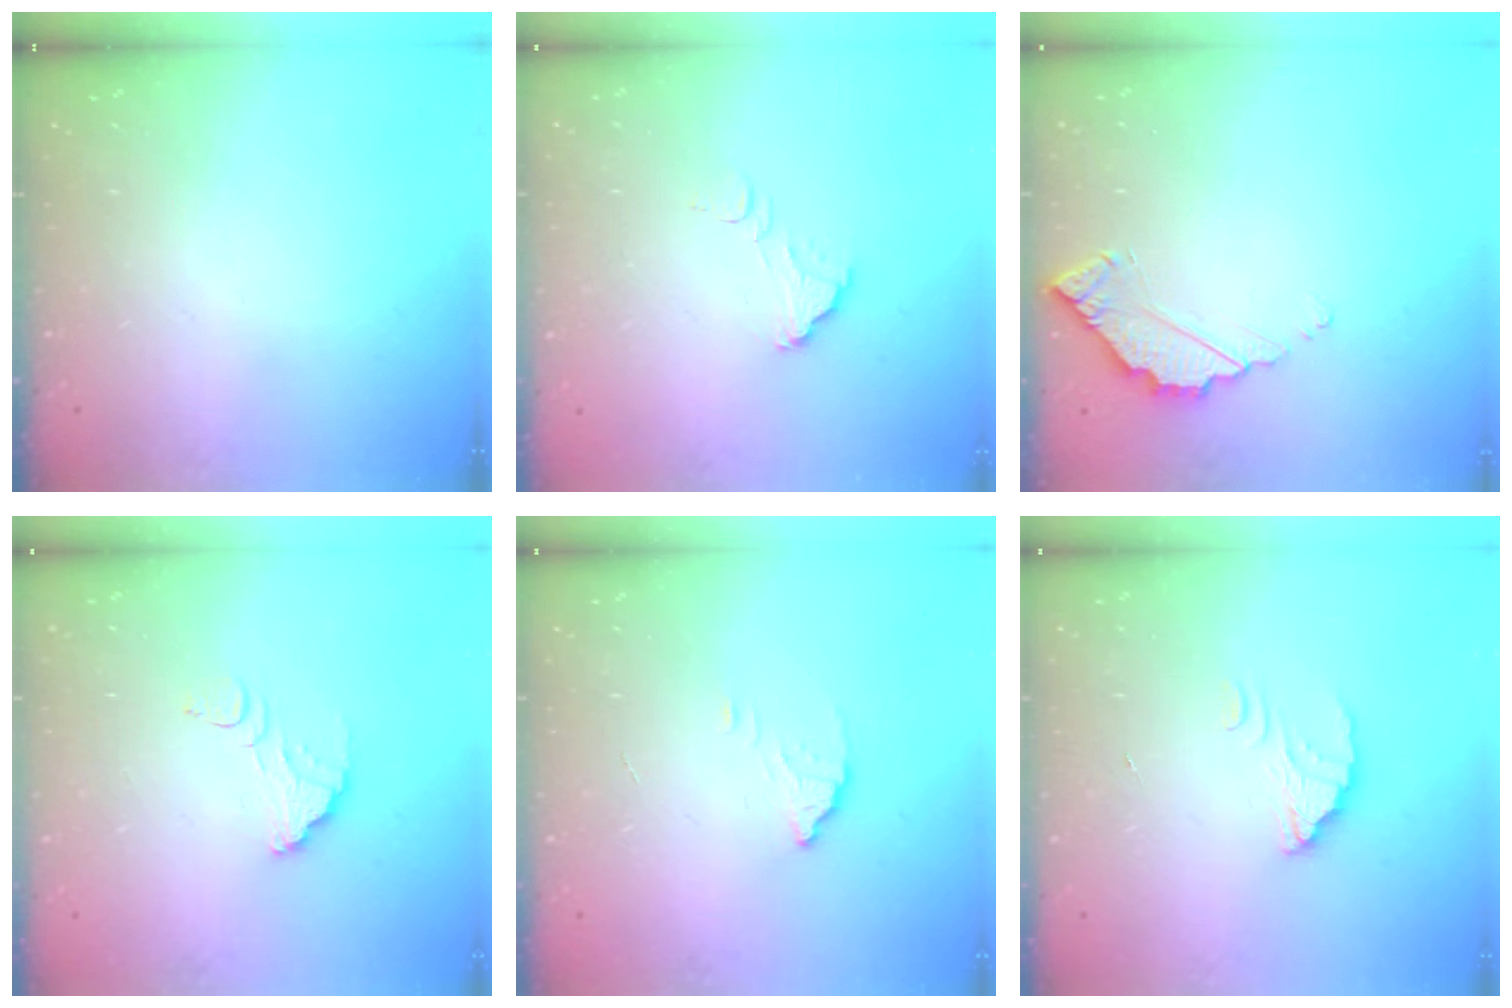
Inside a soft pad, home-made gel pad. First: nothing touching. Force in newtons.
{"total": 2.7, "press": 2.7, "slide": 0.2}
{"total": 5.0, "press": 5.0, "slide": 0.4}
{"total": 4.3, "press": 4.2, "slide": 0.3}
{"total": 2.8, "press": 2.8, "slide": 0.2}
{"total": 1.6, "press": 1.6, "slide": 0.0}